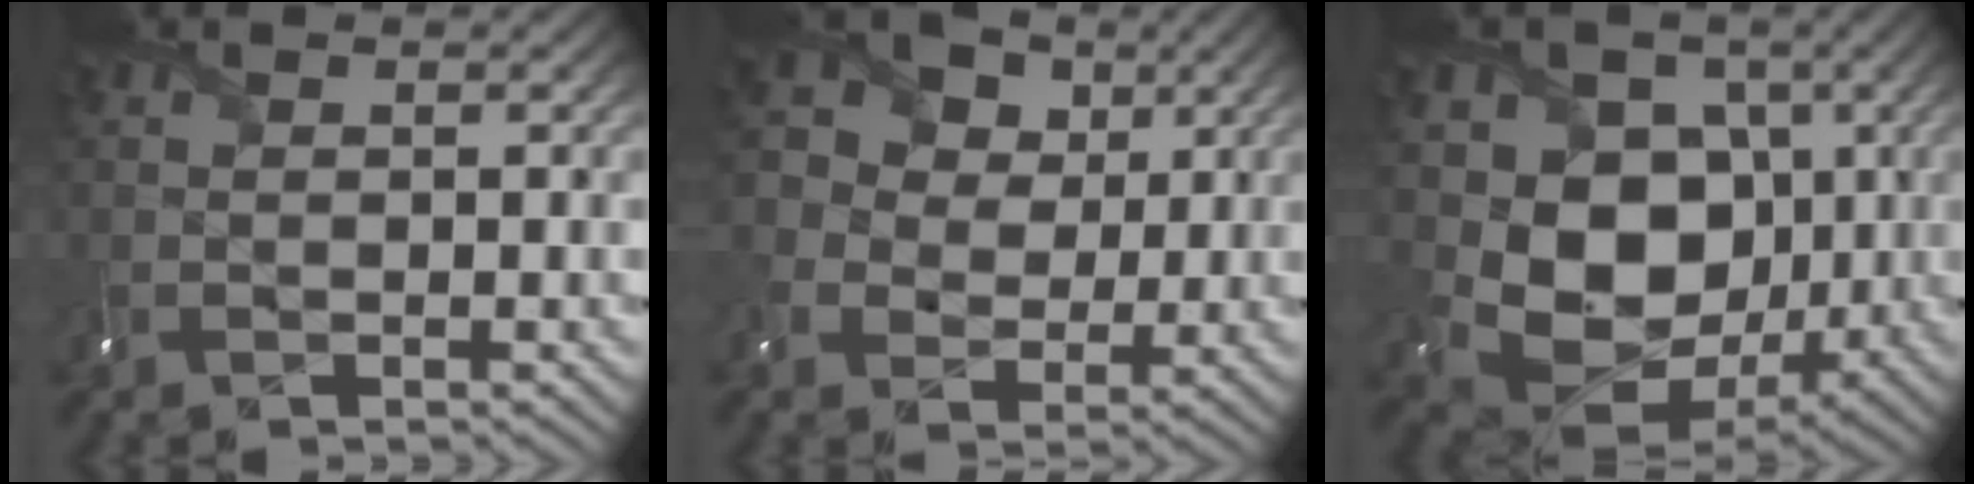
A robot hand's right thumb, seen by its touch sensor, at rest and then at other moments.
{"total": 9.6, "force": [2.9, 8.2, 4.1], "torque": [-0.123, 0.027, 0.039]}
{"total": 12.7, "force": [0.9, 10.5, 7.1], "torque": [-0.144, -0.019, 0.009]}